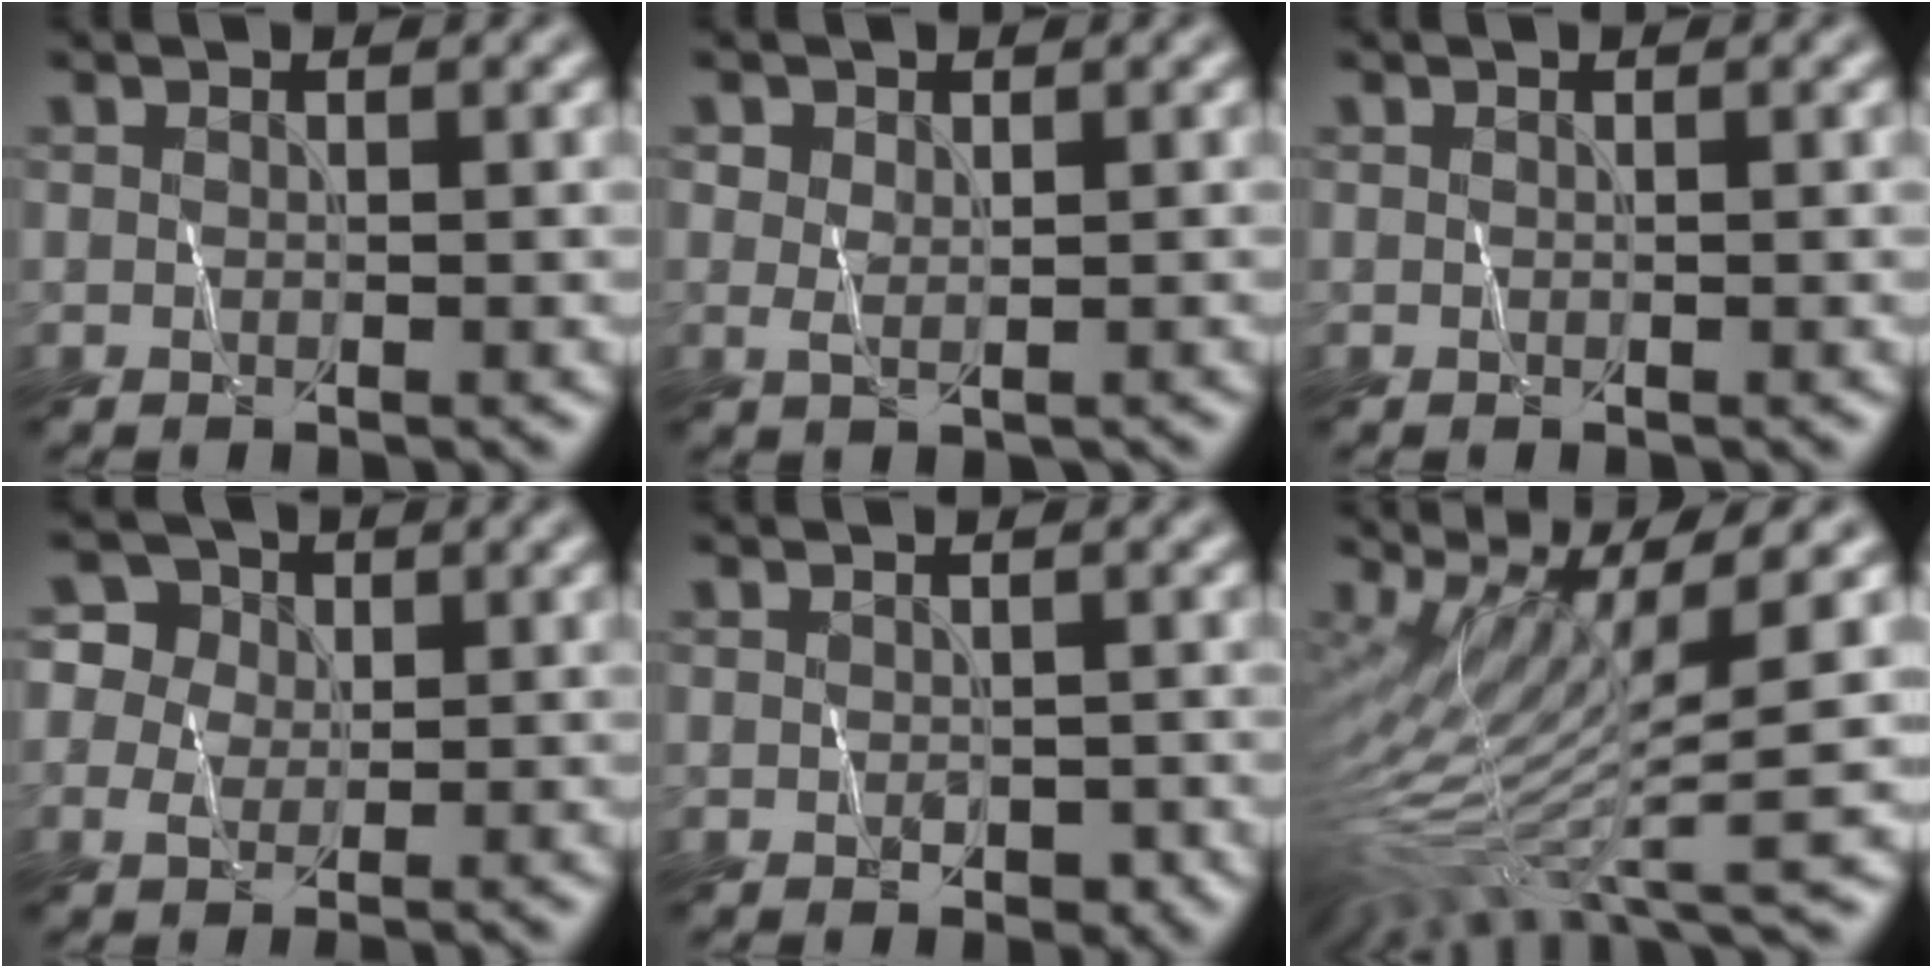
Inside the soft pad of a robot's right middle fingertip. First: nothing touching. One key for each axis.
{"total": 1.5, "fx": 0.5, "fy": 1.1, "fz": 0.8, "tx": -0.014, "ty": 0.002, "tz": 0.012}
{"total": 0.0}
{"total": 5.1, "fx": 0.2, "fy": 4.6, "fz": 2.1, "tx": -0.010, "ty": 0.037, "tz": -0.027}
{"total": 0.9, "fx": -0.2, "fy": 0.8, "fz": 0.5, "tx": -0.006, "ty": -0.008, "tz": -0.002}
{"total": 10.5, "fx": 0.1, "fy": 2.4, "fz": 10.2, "tx": -0.199, "ty": 0.002, "tz": 0.014}